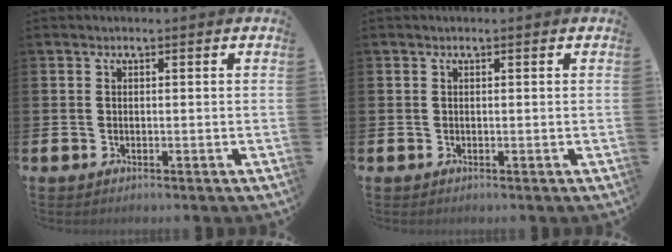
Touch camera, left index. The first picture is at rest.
{"total": 0.0}